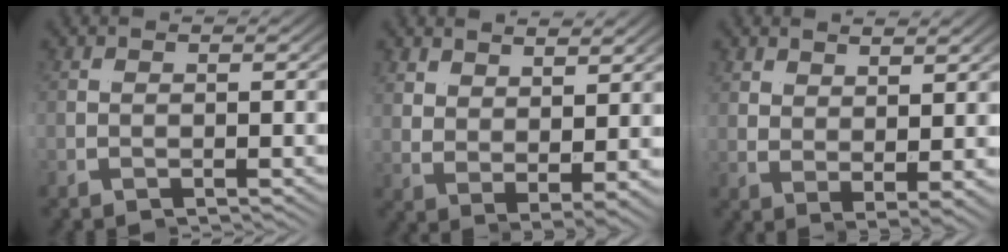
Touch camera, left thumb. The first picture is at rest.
{"total": 3.3, "force": [2.3, -2.3, -0.6], "torque": [0.006, 0.011, 0.040]}
{"total": 3.3, "force": [2.1, -2.6, -0.4], "torque": [0.013, 0.019, 0.031]}